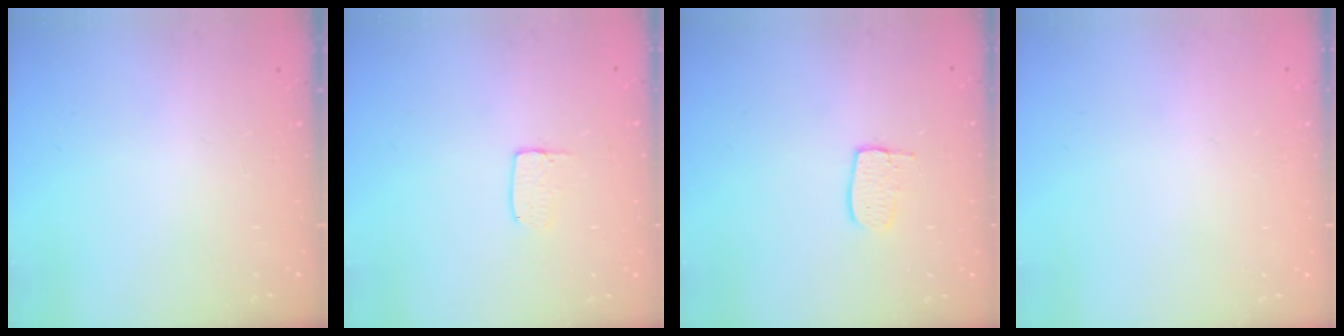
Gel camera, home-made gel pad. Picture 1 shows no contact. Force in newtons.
{"total": 3.6, "press": 3.5, "slide": 0.2}
{"total": 6.3, "press": 6.3, "slide": 0.4}
{"total": 0.0}